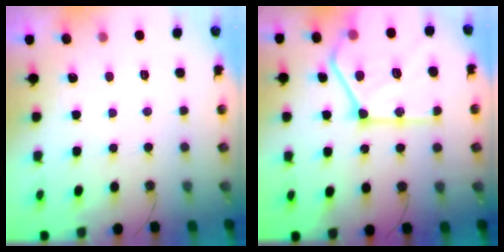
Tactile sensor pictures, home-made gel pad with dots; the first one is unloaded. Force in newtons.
{"total": 26.3, "press": 26.1, "slide": 3.0}